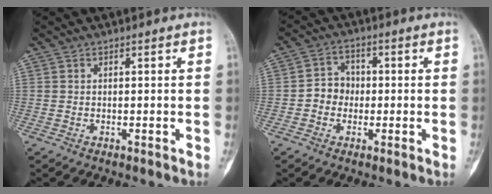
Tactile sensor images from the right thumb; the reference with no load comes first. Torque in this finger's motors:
{"motor_torque": [0.53, 0.44, 0.21, -0.41, 0.06]}